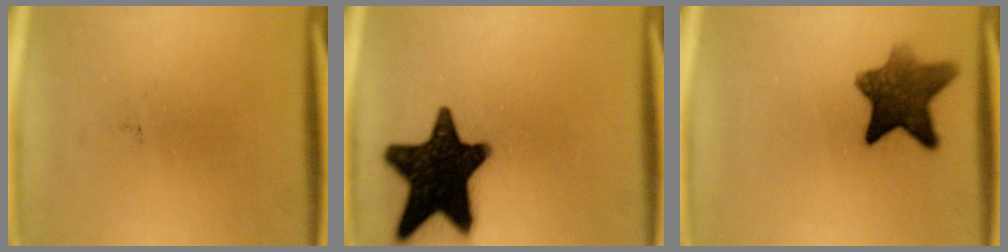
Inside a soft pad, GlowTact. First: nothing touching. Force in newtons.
{"total": 19.5}
{"total": 9.4}